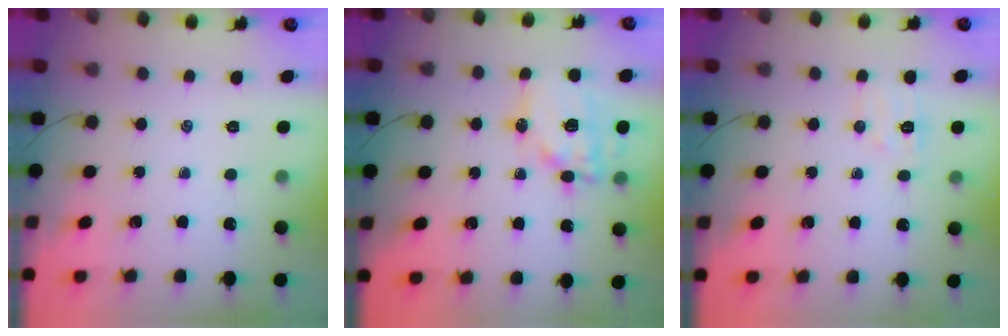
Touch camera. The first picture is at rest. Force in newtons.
{"total": 13.5, "press": 13.4, "slide": 2.2}
{"total": 7.2, "press": 7.0, "slide": 1.3}